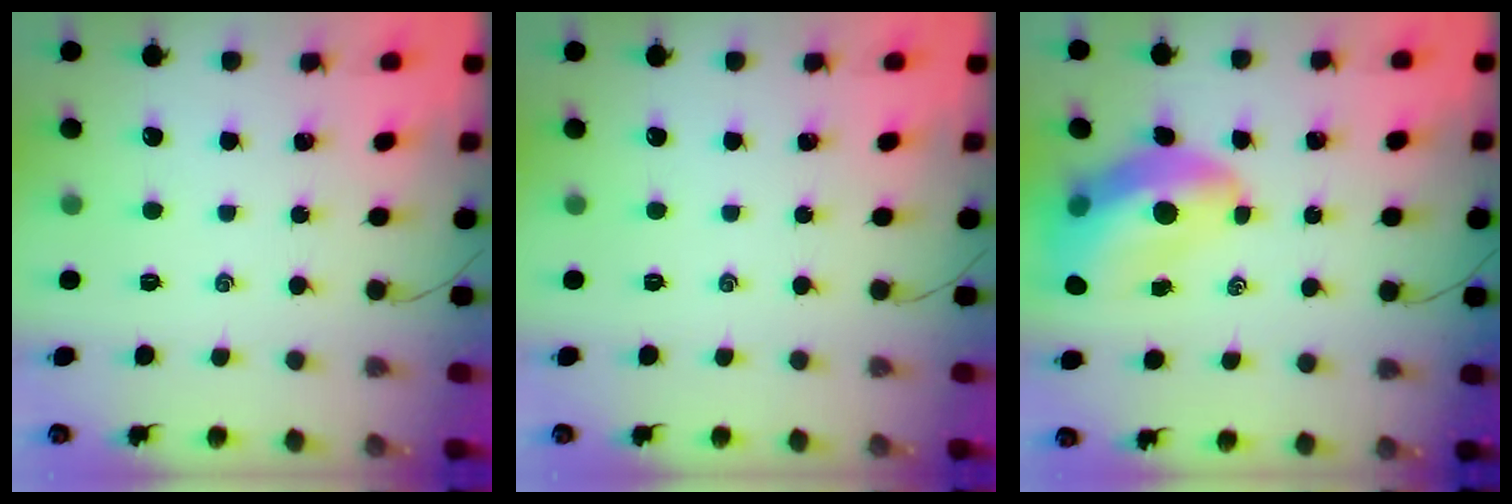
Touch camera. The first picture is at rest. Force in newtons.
{"total": 0.0}
{"total": 13.3, "press": 12.6, "slide": 4.0}